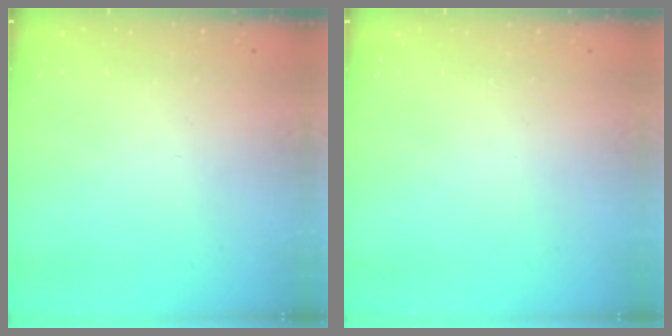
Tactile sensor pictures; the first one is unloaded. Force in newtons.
{"total": 1.6, "press": 1.6, "slide": 0.1}